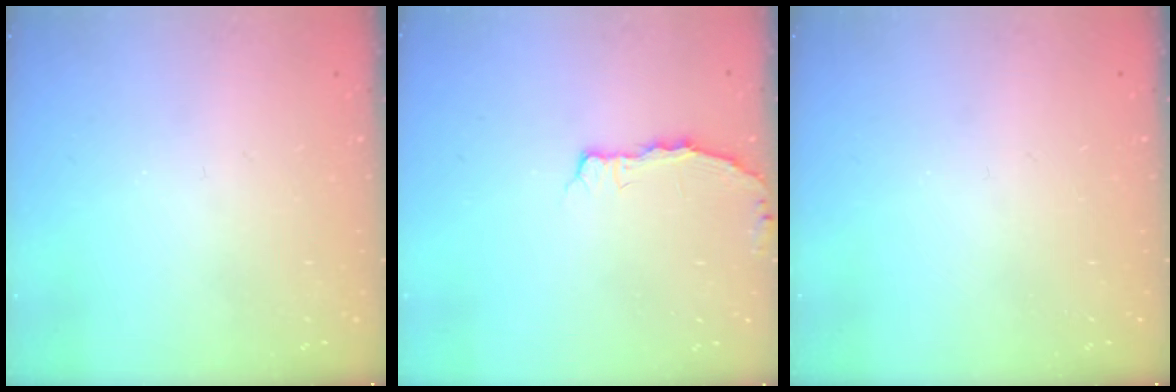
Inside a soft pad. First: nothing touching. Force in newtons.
{"total": 2.9, "press": 2.9, "slide": 0.5}
{"total": 0.0}